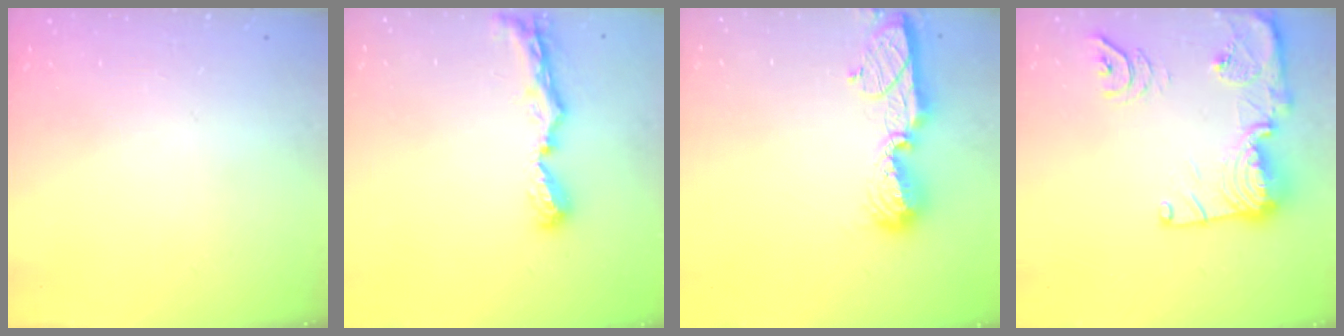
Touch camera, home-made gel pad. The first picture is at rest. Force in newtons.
{"total": 8.6, "press": 8.5, "slide": 0.8}
{"total": 10.0, "press": 10.0, "slide": 0.9}
{"total": 21.3, "press": 21.2, "slide": 1.9}